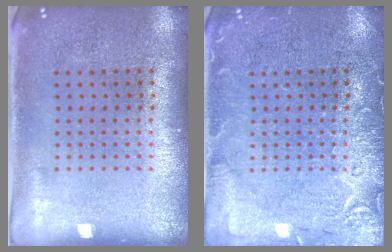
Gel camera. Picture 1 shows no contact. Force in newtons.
{"total": 3.8, "press": 3.8, "slide": 0.6}